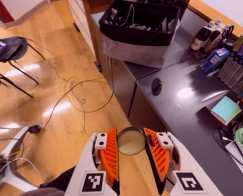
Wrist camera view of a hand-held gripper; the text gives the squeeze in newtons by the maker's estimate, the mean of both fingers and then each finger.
{"total": 9.1, "left": 9.0, "right": 9.1}